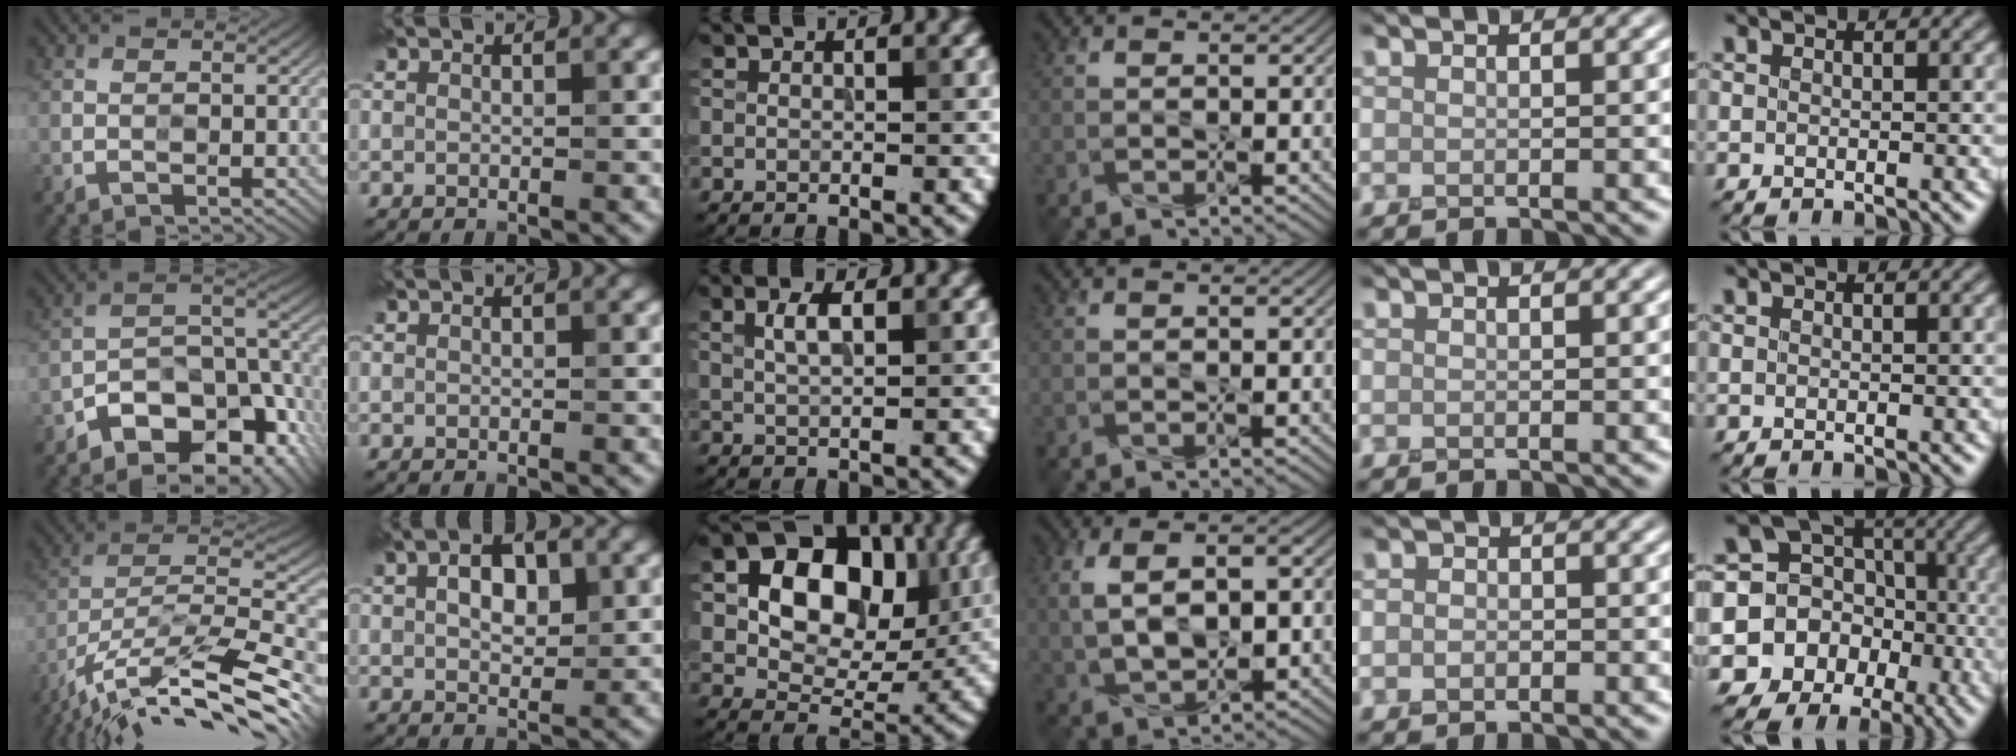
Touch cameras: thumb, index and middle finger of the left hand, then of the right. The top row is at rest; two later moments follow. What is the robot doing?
{"motion": "wipe", "object": "whiteboard"}